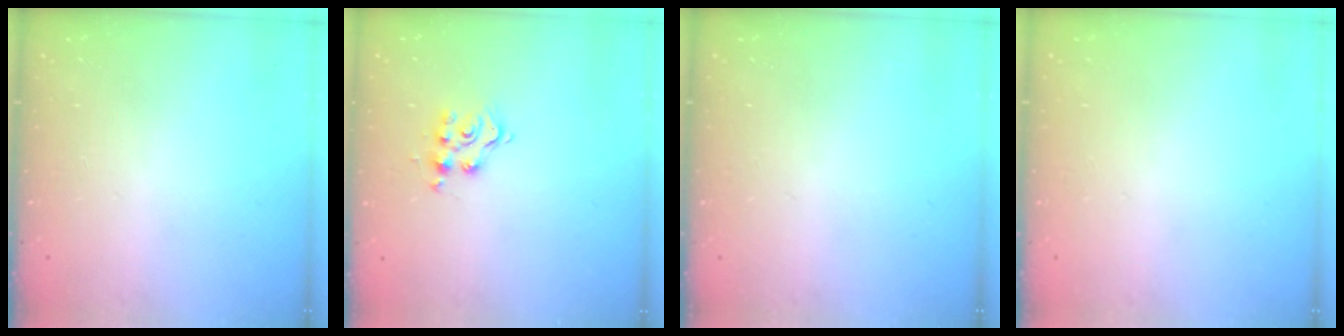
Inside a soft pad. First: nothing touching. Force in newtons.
{"total": 7.2, "press": 7.1, "slide": 0.4}
{"total": 0.0}
{"total": 0.0}